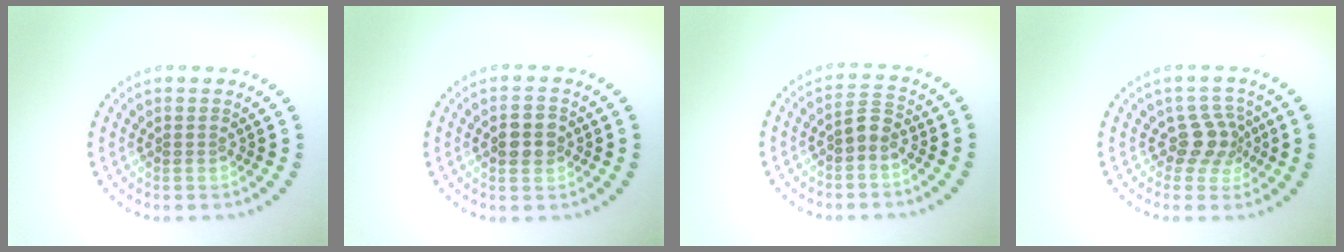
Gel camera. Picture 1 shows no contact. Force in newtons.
{"total": 2.5, "press": 2.4, "slide": 0.2}
{"total": 1.7, "press": 1.4, "slide": 0.9}
{"total": 2.9, "press": 2.2, "slide": 2.0}